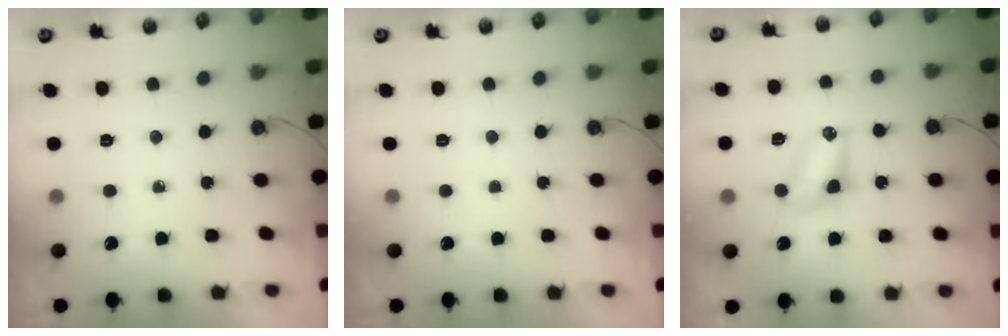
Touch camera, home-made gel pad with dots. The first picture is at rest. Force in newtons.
{"total": 0.0}
{"total": 5.3, "press": 5.3, "slide": 0.6}